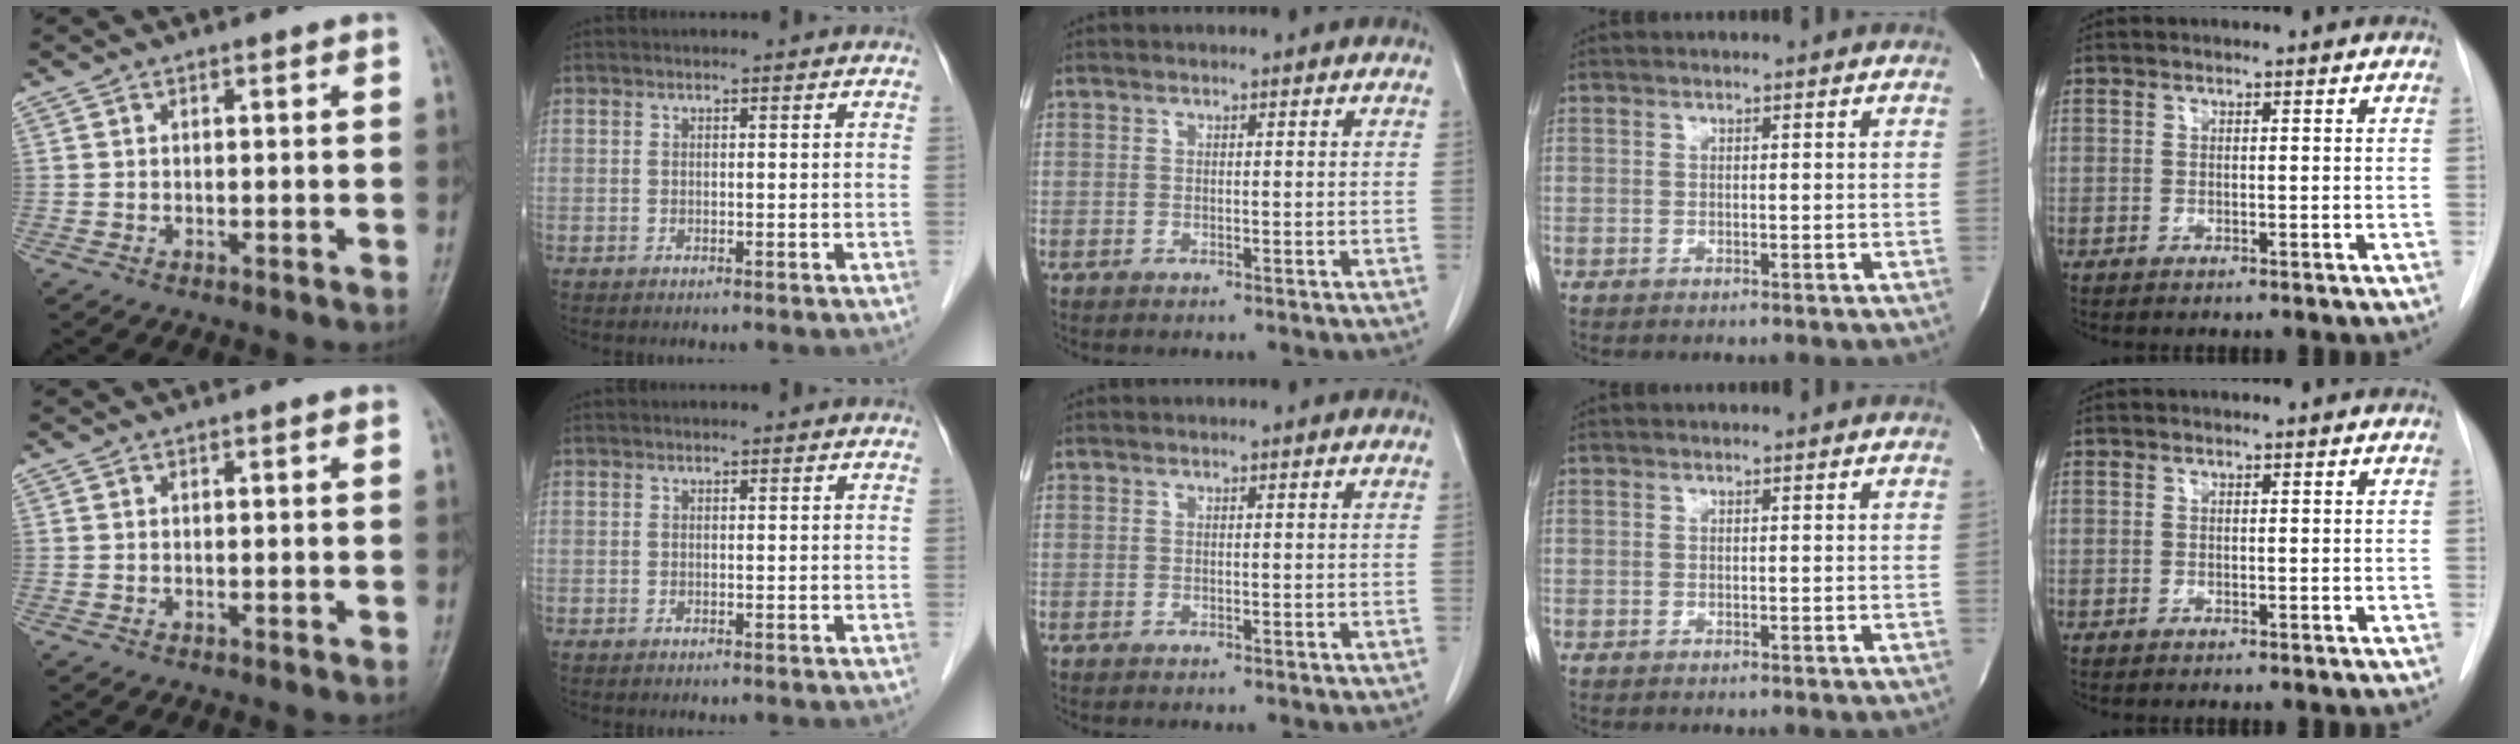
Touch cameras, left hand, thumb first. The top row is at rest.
{}